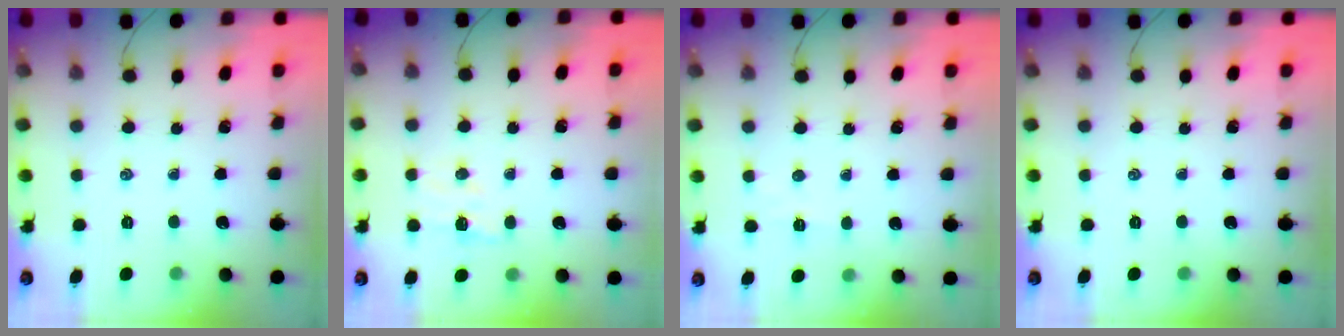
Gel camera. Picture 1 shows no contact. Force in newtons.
{"total": 6.5, "press": 6.4, "slide": 1.1}
{"total": 3.2, "press": 3.1, "slide": 1.0}
{"total": 0.0}